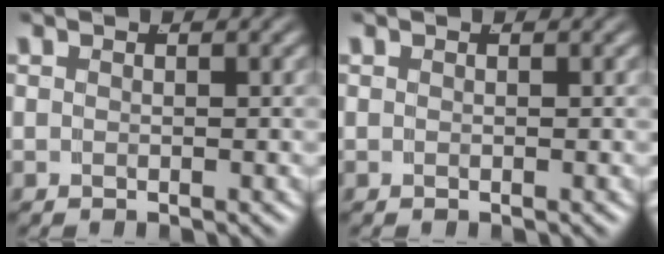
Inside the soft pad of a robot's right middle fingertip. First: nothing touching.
{"total": 0.0}